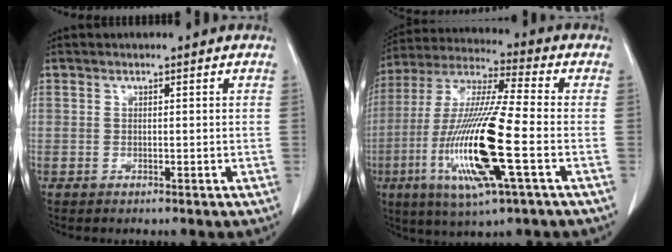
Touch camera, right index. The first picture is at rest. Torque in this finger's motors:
{"motor_torque": [2.14, 0.00, 0.97, 0.21]}